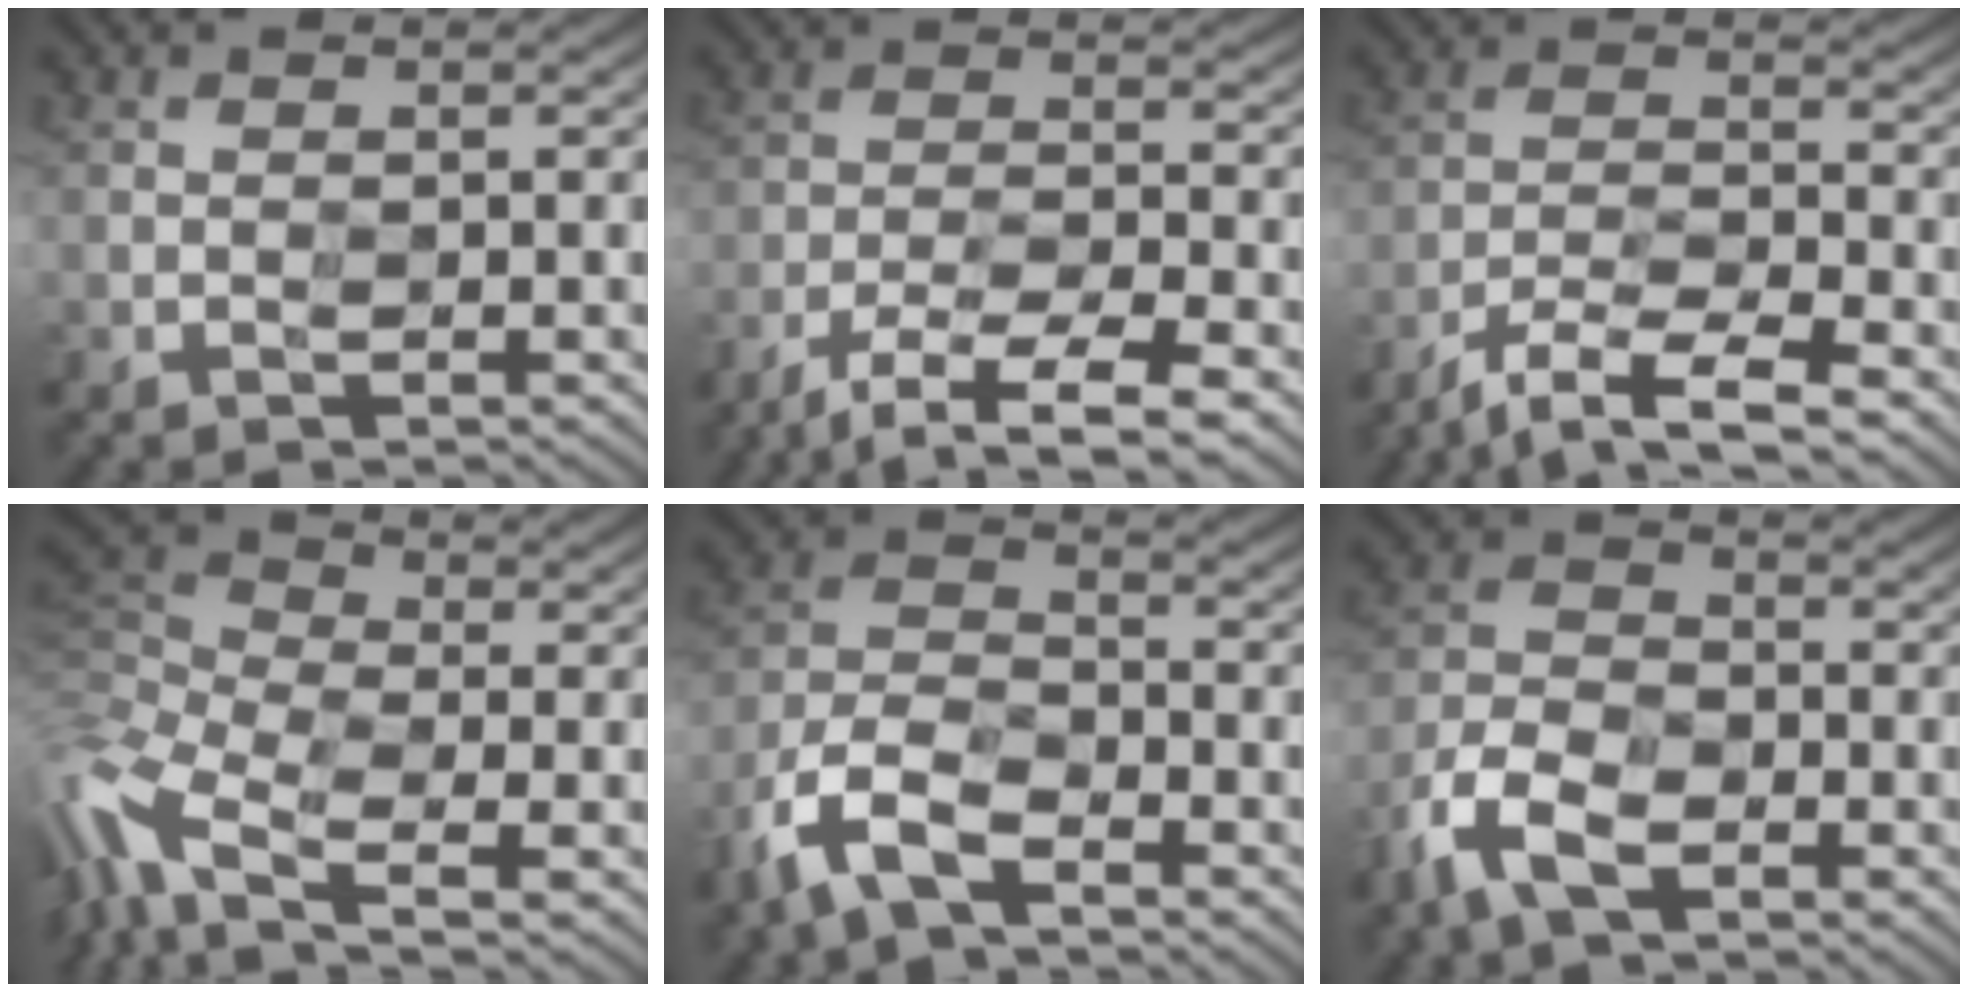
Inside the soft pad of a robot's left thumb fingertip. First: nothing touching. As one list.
[{"total": 6.8, "force": [-6.2, 0.7, 2.9], "torque": [-0.055, -0.004, -0.115]}, {"total": 6.5, "force": [-6.1, 0.5, 2.4], "torque": [-0.046, -0.005, -0.119]}, {"total": 11.2, "force": [-4.9, 6.1, 8.0], "torque": [-0.228, 0.004, -0.095]}, {"total": 8.7, "force": [-6.5, 3.3, 4.7], "torque": [-0.099, -0.009, -0.142]}, {"total": 7.7, "force": [-5.5, 3.6, 4.1], "torque": [-0.090, -0.008, -0.115]}]